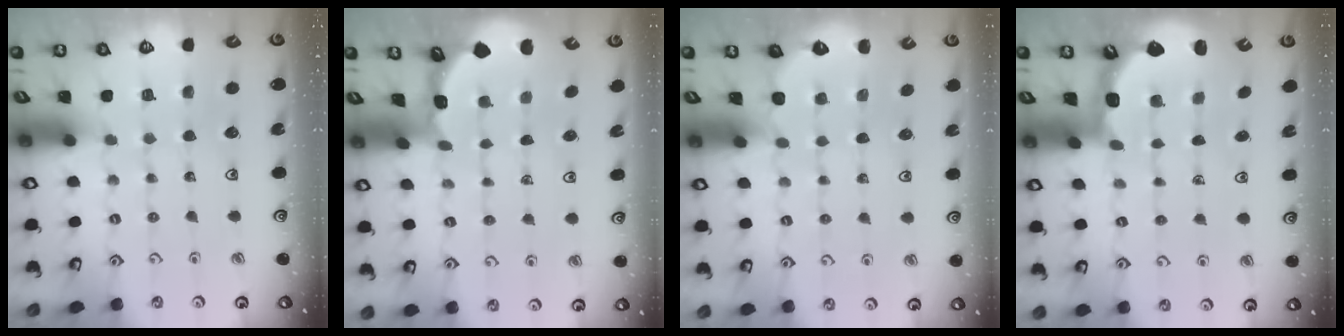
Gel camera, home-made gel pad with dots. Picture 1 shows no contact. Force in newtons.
{"total": 1.5, "press": 1.5, "slide": 0.2}
{"total": 1.9, "press": 0.5, "slide": 1.9}
{"total": 2.5, "press": 2.1, "slide": 1.3}